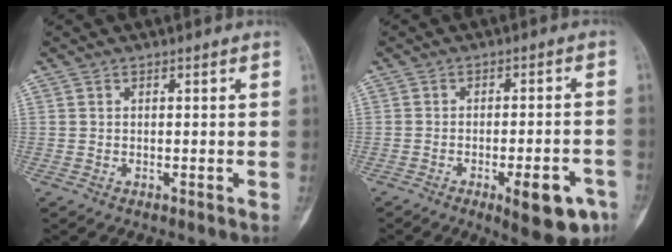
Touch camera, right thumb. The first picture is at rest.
{"total": 10.4, "force": [-5.1, 3.4, 8.5], "torque": [-0.094, 0.020, -0.061]}